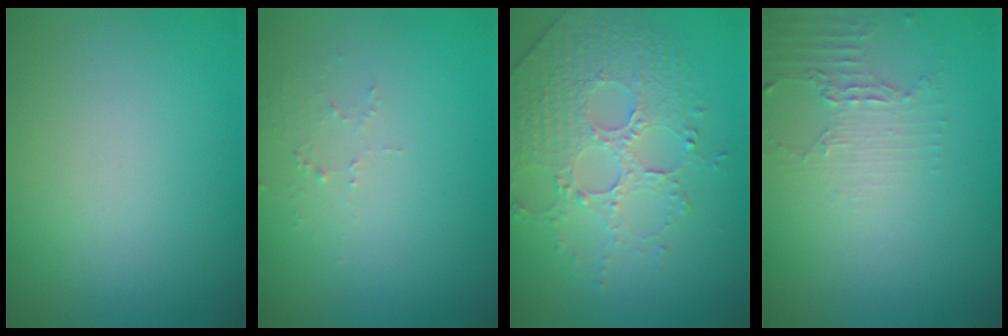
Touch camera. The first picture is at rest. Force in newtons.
{"total": 1.1, "press": 1.1, "slide": 0.1}
{"total": 5.2, "press": 3.7, "slide": 3.6}
{"total": 2.1, "press": 1.5, "slide": 1.4}